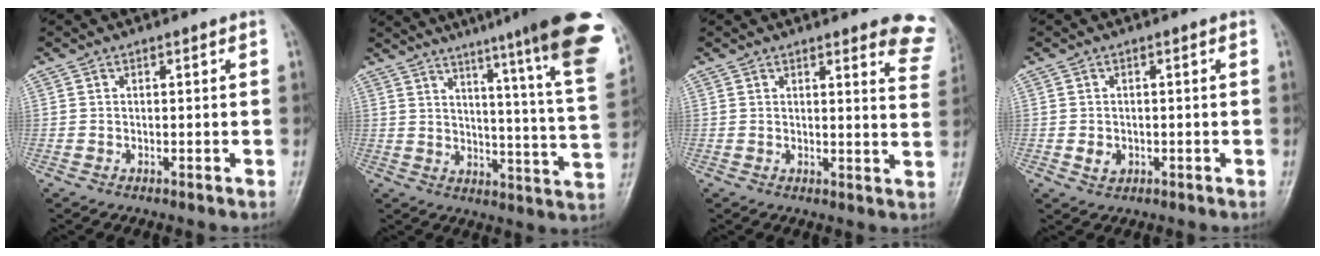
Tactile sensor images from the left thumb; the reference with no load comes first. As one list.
[{"total": 24.4, "force": [16.9, 1.5, 17.5], "torque": [-0.214, -0.093, 0.213]}, {"total": 9.8, "force": [8.2, 2.4, 5.0], "torque": [-0.018, -0.040, 0.065]}, {"total": 2.1, "force": [-0.4, 1.7, 1.1], "torque": [-0.013, 0.001, -0.003]}]